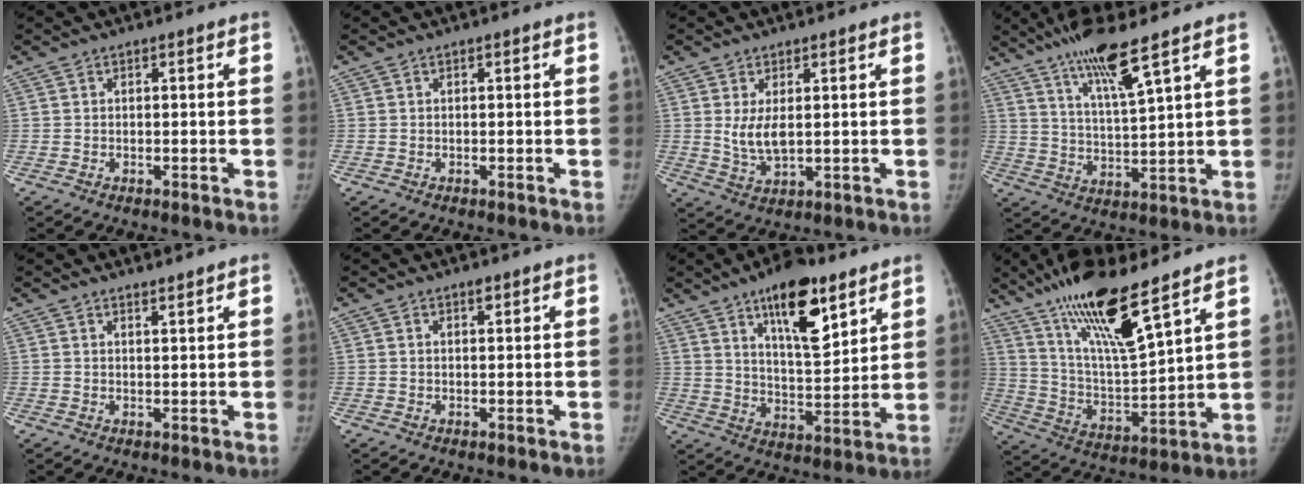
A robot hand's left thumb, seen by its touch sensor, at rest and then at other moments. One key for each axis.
{"total": 0.0}
{"total": 4.8, "fx": 0.8, "fy": 2.2, "fz": 4.2, "tx": -0.077, "ty": -0.017, "tz": 0.024}
{"total": 10.8, "fx": 7.2, "fy": 0.5, "fz": 8.0, "tx": -0.149, "ty": -0.041, "tz": 0.140}
{"total": 1.3, "fx": 1.3, "fy": 0.0, "fz": 0.4, "tx": -0.002, "ty": -0.012, "tz": 0.023}
{"total": 0.8, "fx": 0.6, "fy": 0.3, "fz": 0.5, "tx": 0.000, "ty": -0.004, "tz": 0.010}
{"total": 15.0, "fx": 8.8, "fy": 5.5, "fz": 10.9, "tx": -0.139, "ty": -0.053, "tz": 0.143}
{"total": 18.3, "fx": 12.8, "fy": 2.8, "fz": 12.8, "tx": -0.215, "ty": -0.065, "tz": 0.243}